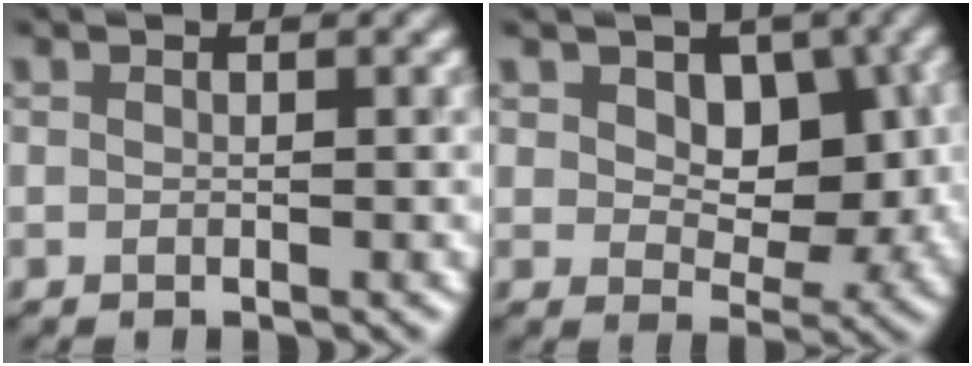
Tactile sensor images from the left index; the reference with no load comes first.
{"total": 6.5, "force": [1.2, 4.5, 4.6], "torque": [-0.056, -0.004, 0.024]}